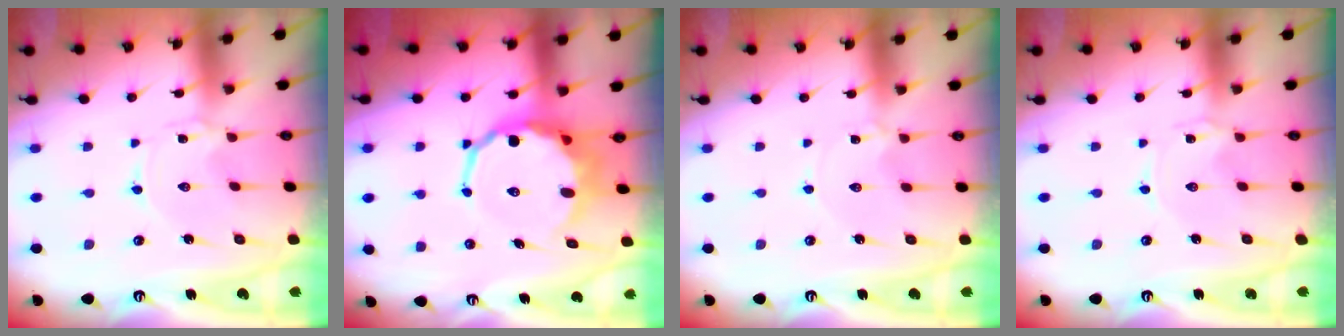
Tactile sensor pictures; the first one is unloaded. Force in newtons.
{"total": 10.4, "press": 10.0, "slide": 2.9}
{"total": 1.2, "press": 1.1, "slide": 0.3}
{"total": 0.0}